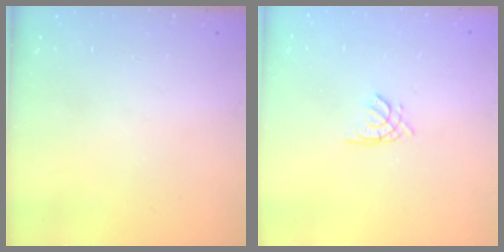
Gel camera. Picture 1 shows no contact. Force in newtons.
{"total": 1.7, "press": 1.7, "slide": 0.4}